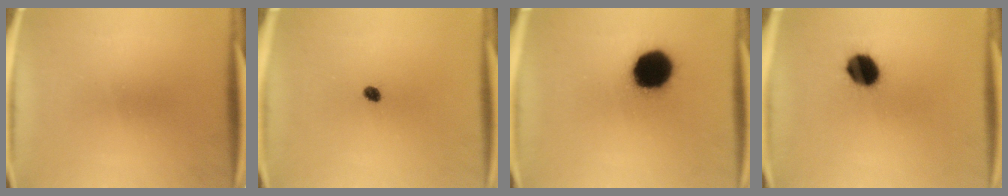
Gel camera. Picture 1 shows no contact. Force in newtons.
{"total": 1.7}
{"total": 17.0}
{"total": 9.6}